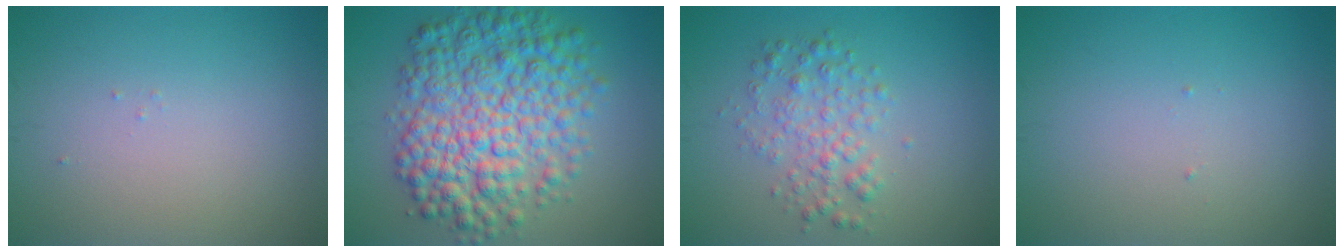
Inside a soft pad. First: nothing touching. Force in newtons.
{"total": 9.8, "press": 9.8, "slide": 0.1}
{"total": 3.0, "press": 3.0, "slide": 0.1}
{"total": 0.0}